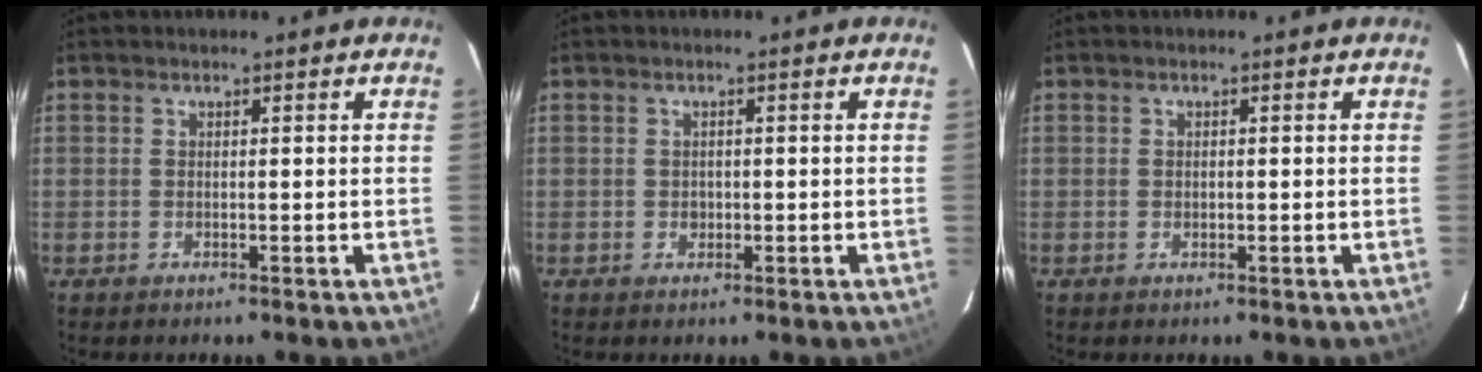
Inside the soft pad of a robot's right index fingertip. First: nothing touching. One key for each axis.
{"total": 1.2, "fx": -0.2, "fy": 1.1, "fz": 0.3, "tx": -0.002, "ty": 0.002, "tz": 0.000}
{"total": 0.5, "fx": 0.0, "fy": 0.4, "fz": 0.2, "tx": -0.003, "ty": 0.000, "tz": 0.000}